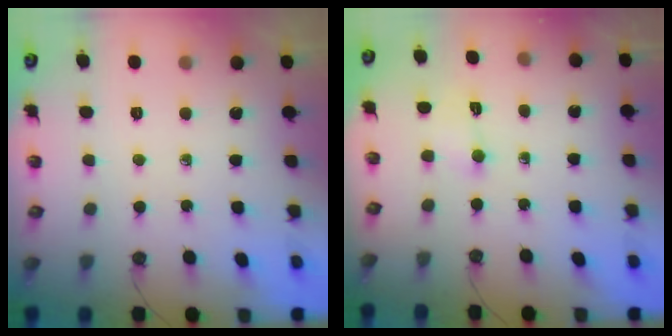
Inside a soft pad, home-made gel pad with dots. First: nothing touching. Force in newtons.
{"total": 1.9, "press": 1.7, "slide": 0.7}